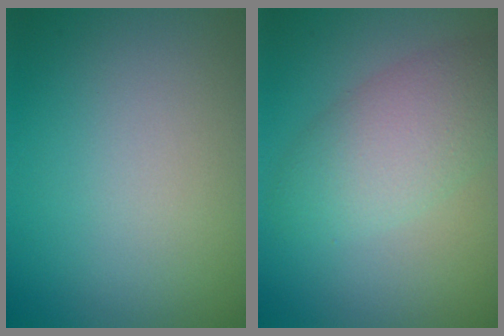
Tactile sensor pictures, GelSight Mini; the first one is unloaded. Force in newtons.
{"total": 4.9, "press": 4.9, "slide": 0.1}